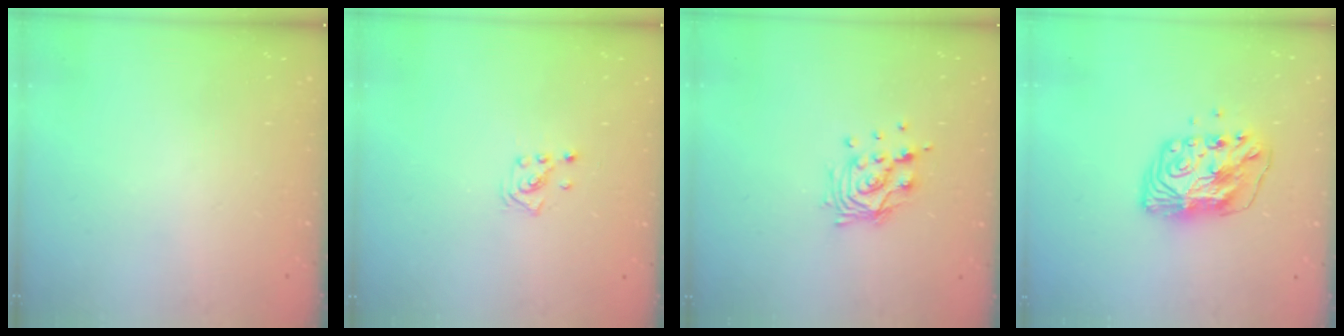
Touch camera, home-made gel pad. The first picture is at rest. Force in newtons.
{"total": 1.4, "press": 1.4, "slide": 0.1}
{"total": 11.1, "press": 11.0, "slide": 0.9}
{"total": 10.2, "press": 10.2, "slide": 0.9}